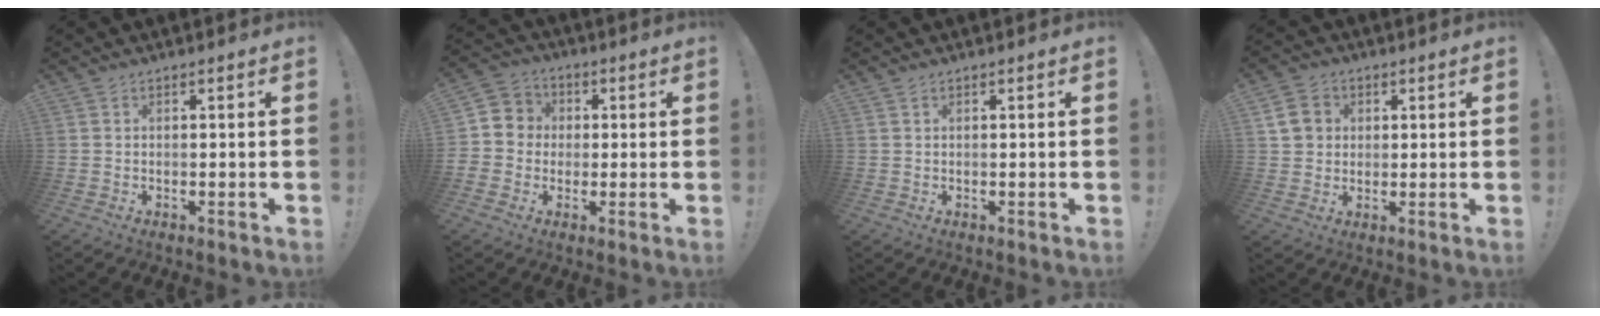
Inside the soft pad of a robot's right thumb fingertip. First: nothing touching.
{"total": 6.8, "force": [-1.2, 6.5, 1.5], "torque": [-0.032, 0.018, -0.017]}
{"total": 0.0}
{"total": 7.8, "force": [2.0, 6.8, 3.1], "torque": [-0.047, 0.006, 0.046]}